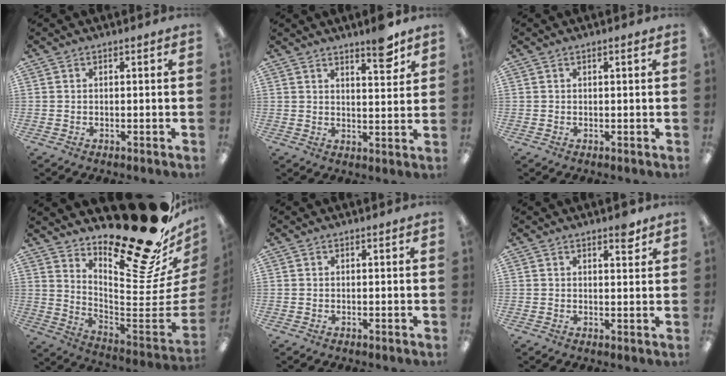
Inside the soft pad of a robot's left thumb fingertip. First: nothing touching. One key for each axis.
{"total": 6.8, "fx": 5.3, "fy": 1.6, "fz": 4.0, "tx": -0.044, "ty": -0.038, "tz": 0.083}
{"total": 0.9, "fx": 0.5, "fy": 0.1, "fz": 0.7, "tx": -0.014, "ty": 0.001, "tz": 0.009}
{"total": 26.2, "fx": 19.4, "fy": 6.5, "fz": 16.4, "tx": -0.179, "ty": -0.170, "tz": 0.318}
{"total": 0.0}
{"total": 3.4, "fx": 2.5, "fy": 1.1, "fz": 2.0, "tx": -0.011, "ty": -0.015, "tz": 0.038}